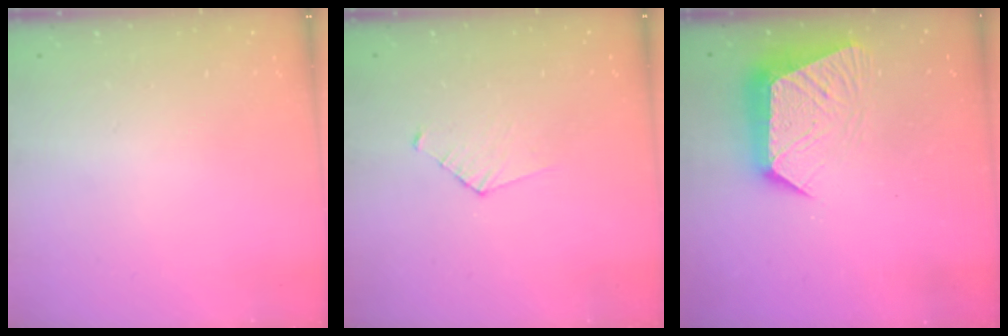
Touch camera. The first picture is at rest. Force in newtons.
{"total": 3.4, "press": 3.4, "slide": 0.3}
{"total": 12.9, "press": 12.9, "slide": 1.1}